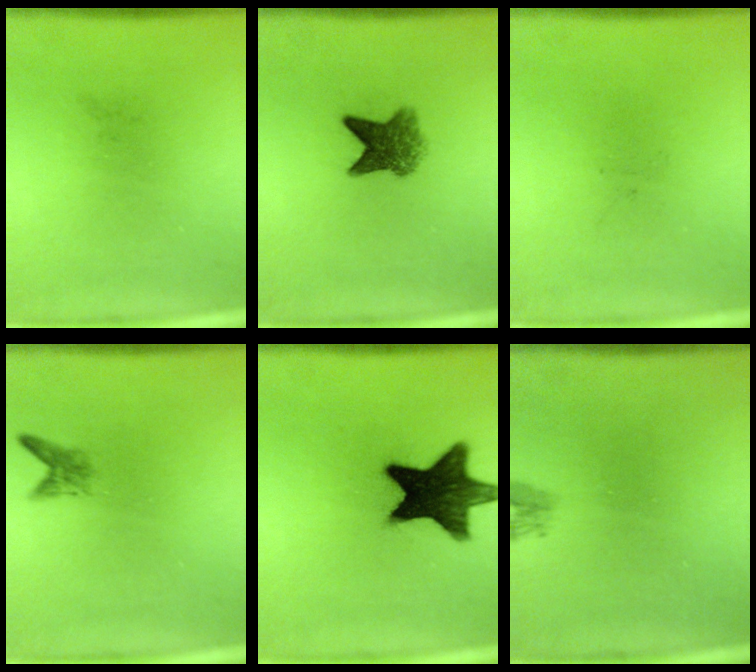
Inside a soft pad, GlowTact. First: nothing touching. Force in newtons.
{"total": 5.5}
{"total": 0.0}
{"total": 1.6}
{"total": 15.8}
{"total": 1.1}